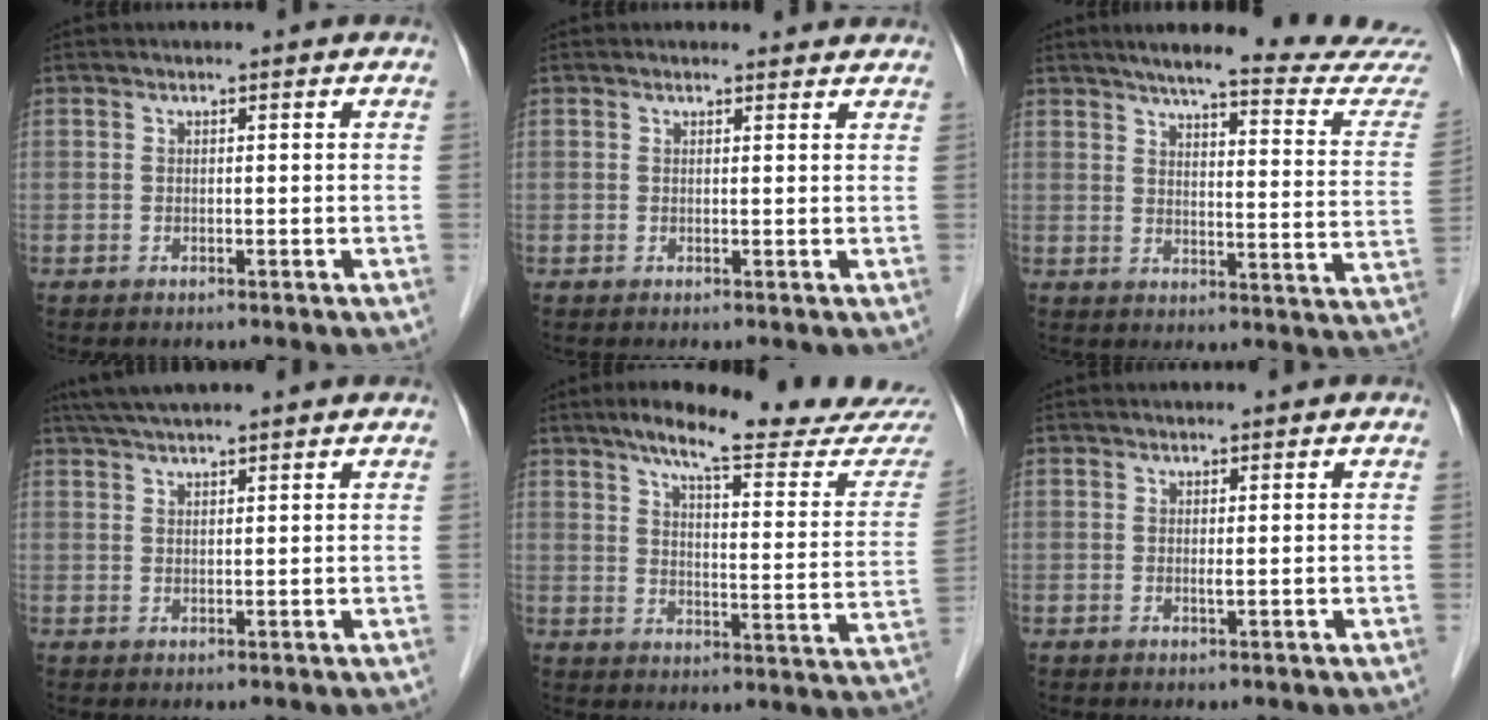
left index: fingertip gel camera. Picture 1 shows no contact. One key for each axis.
{"total": 2.2, "fx": 2.1, "fy": 0.6, "fz": 0.1, "tx": -0.006, "ty": 0.002, "tz": 0.017}
{"total": 21.4, "fx": 19.8, "fy": 0.0, "fz": 8.1, "tx": -0.103, "ty": -0.082, "tz": 0.230}
{"total": 6.6, "fx": 5.6, "fy": -0.1, "fz": 3.4, "tx": -0.057, "ty": 0.040, "tz": 0.093}
{"total": 20.1, "fx": 17.7, "fy": 0.9, "fz": 9.4, "tx": -0.123, "ty": -0.054, "tz": 0.222}
{"total": 0.7, "fx": 0.4, "fy": -0.1, "fz": 0.6, "tx": -0.011, "ty": 0.001, "tz": 0.006}